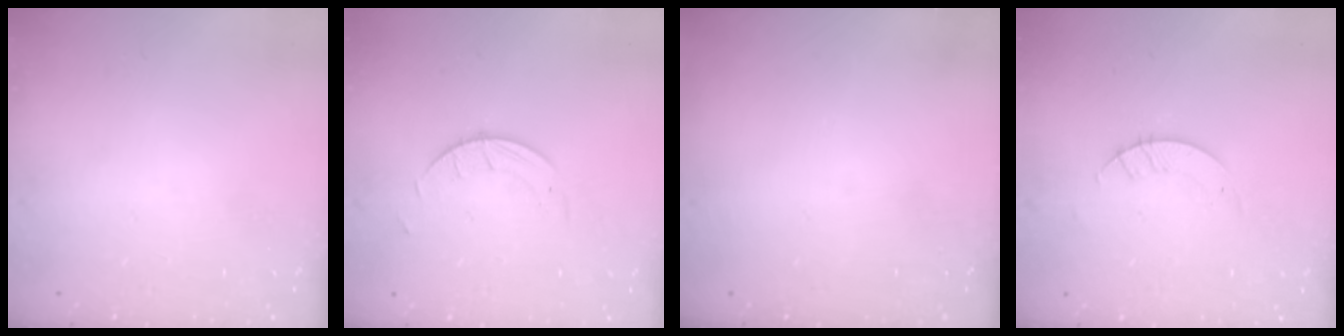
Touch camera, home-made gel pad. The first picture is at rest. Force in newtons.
{"total": 1.9, "press": 1.9, "slide": 0.1}
{"total": 0.0}
{"total": 2.8, "press": 2.8, "slide": 0.2}